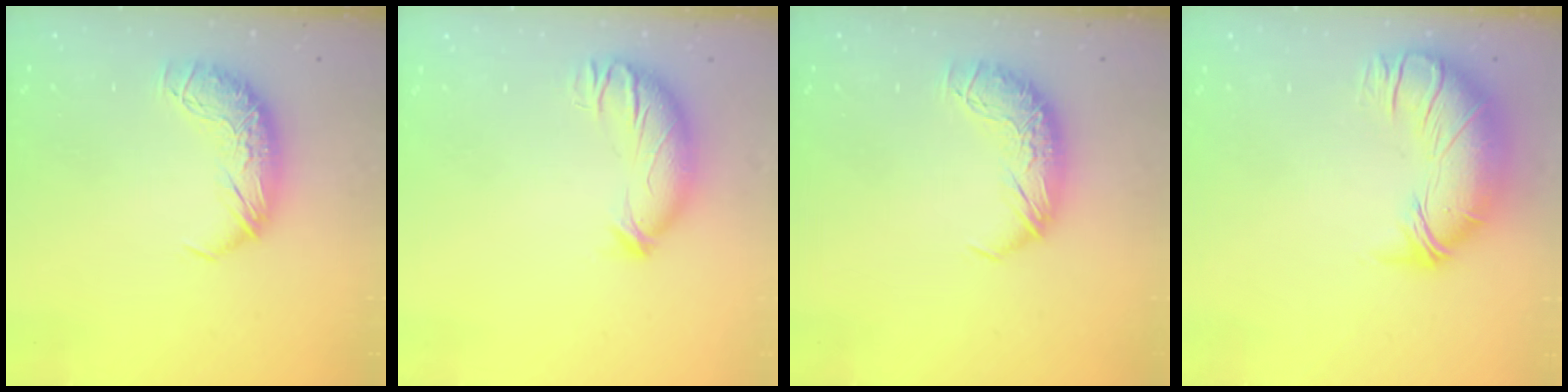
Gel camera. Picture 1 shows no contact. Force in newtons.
{"total": 3.5, "press": 3.3, "slide": 1.3}
{"total": 0.0}
{"total": 2.6, "press": 0.3, "slide": 2.6}